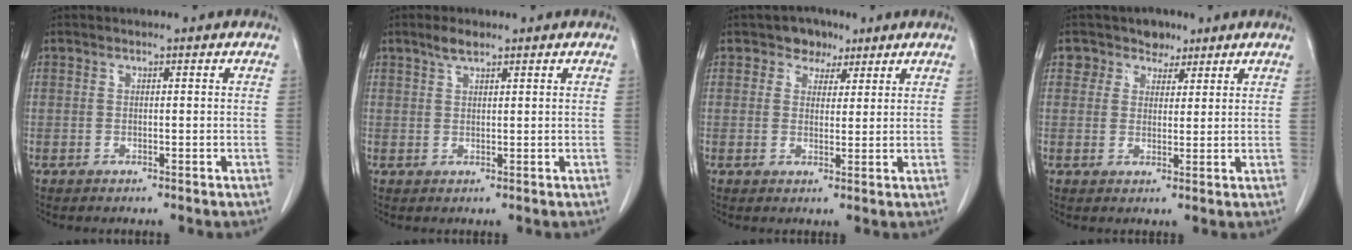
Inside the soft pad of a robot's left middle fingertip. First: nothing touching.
{"total": 2.2, "force": [1.6, 0.6, 1.3], "torque": [-0.028, 0.003, 0.032]}
{"total": 3.6, "force": [2.3, 2.6, 1.0], "torque": [-0.012, 0.005, 0.034]}
{"total": 3.6, "force": [2.5, 2.7, -0.1], "torque": [0.013, 0.002, 0.033]}